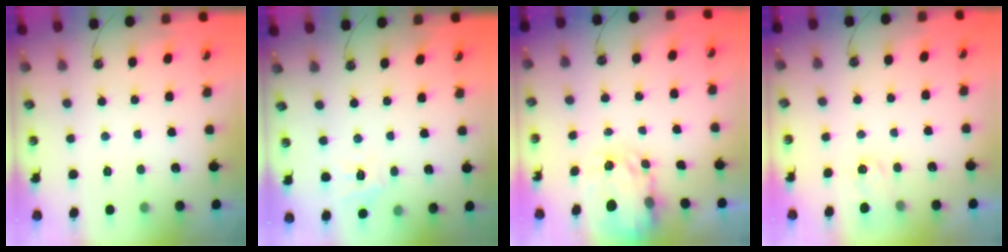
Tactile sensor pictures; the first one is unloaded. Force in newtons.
{"total": 5.6, "press": 5.6, "slide": 0.0}
{"total": 3.9, "press": 3.9, "slide": 0.4}
{"total": 2.9, "press": 2.9, "slide": 0.4}